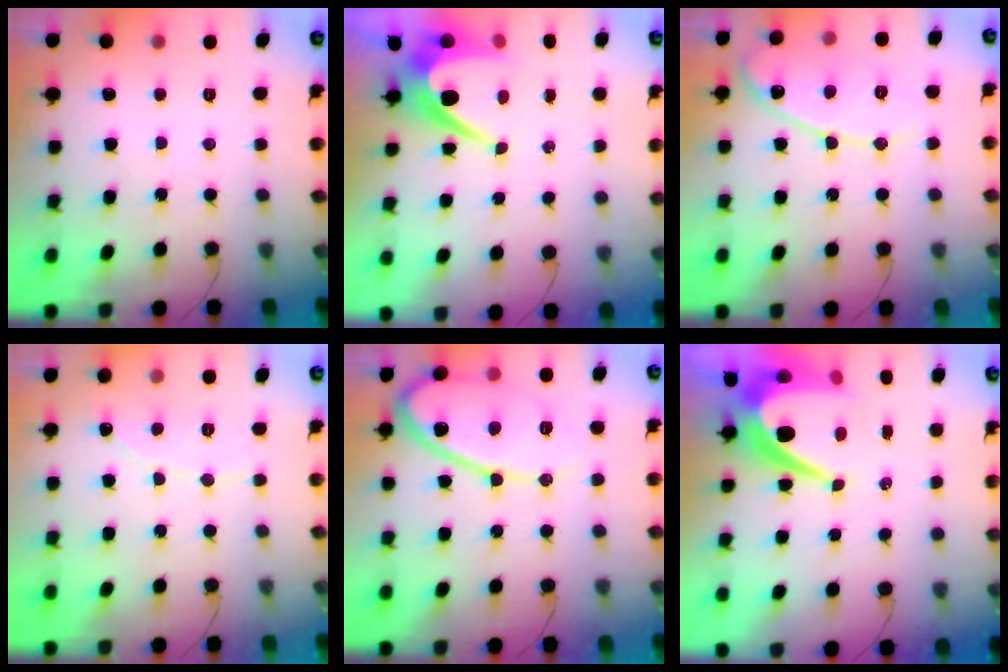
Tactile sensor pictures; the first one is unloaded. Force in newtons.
{"total": 8.5, "press": 8.5, "slide": 0.7}
{"total": 11.2, "press": 11.2, "slide": 0.4}
{"total": 2.5, "press": 2.5, "slide": 0.1}
{"total": 13.8, "press": 13.8, "slide": 1.1}
{"total": 13.1, "press": 13.1, "slide": 0.9}